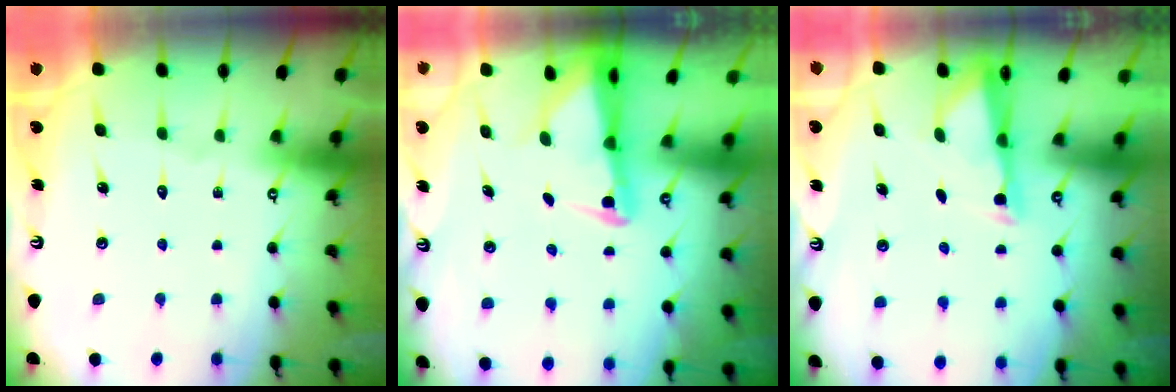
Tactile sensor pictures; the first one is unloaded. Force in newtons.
{"total": 2.7, "press": 2.7, "slide": 0.5}
{"total": 3.0, "press": 2.9, "slide": 0.5}